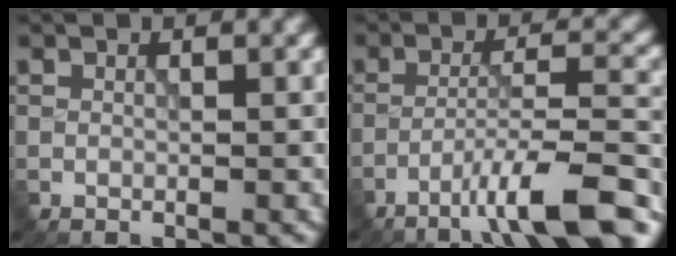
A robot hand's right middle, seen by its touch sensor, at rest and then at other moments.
{"total": 8.9, "force": [-6.0, 1.3, 6.5], "torque": [-0.104, 0.015, -0.096]}